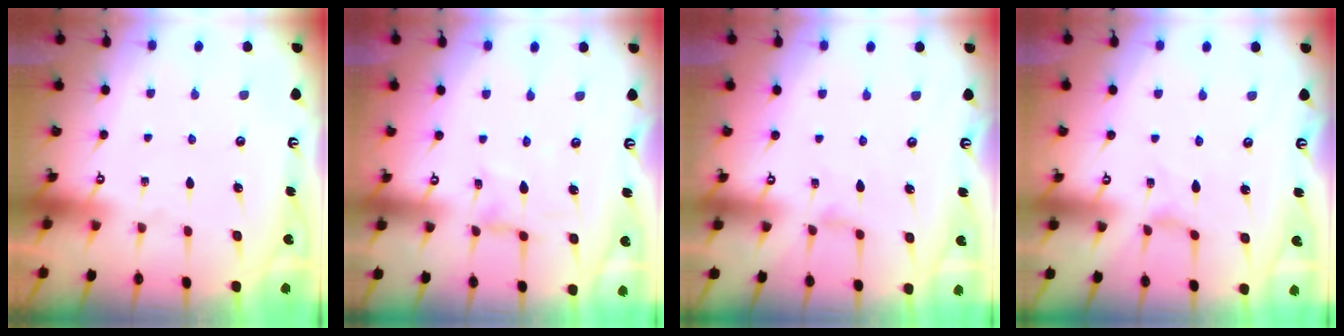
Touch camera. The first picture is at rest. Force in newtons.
{"total": 1.2, "press": 1.2, "slide": 0.3}
{"total": 1.1, "press": 1.1, "slide": 0.4}
{"total": 0.7, "press": 0.6, "slide": 0.2}